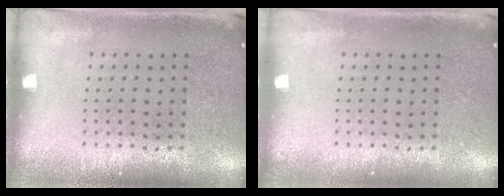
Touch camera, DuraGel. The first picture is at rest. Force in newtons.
{"total": 0.0}